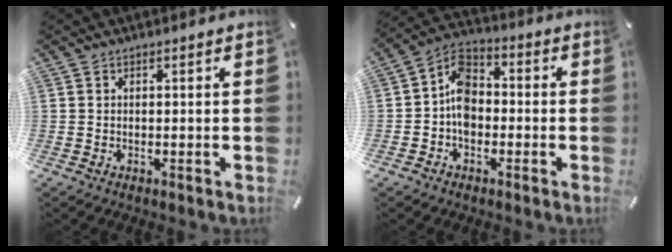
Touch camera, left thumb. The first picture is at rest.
{"total": 7.8, "force": [-1.6, 6.0, 4.8], "torque": [-0.100, 0.021, -0.027]}